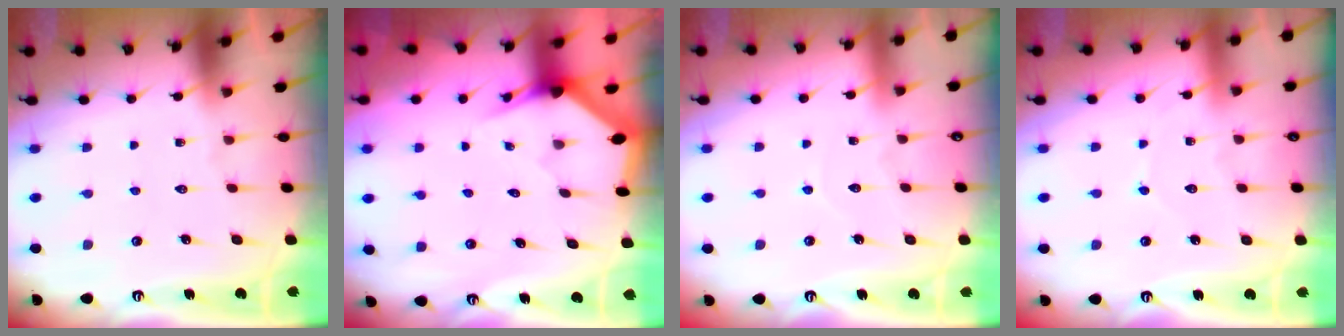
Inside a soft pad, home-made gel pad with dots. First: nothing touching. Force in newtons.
{"total": 2.9, "press": 2.9, "slide": 0.1}
{"total": 4.2, "press": 4.2, "slide": 0.4}
{"total": 3.4, "press": 3.4, "slide": 0.2}